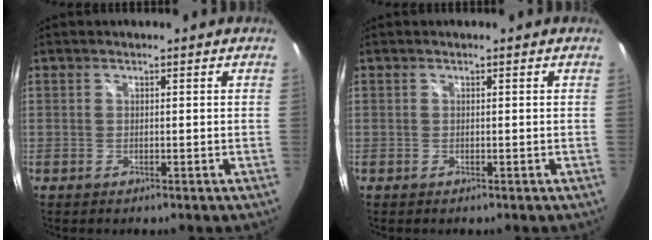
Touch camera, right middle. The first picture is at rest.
{"total": 0.0}